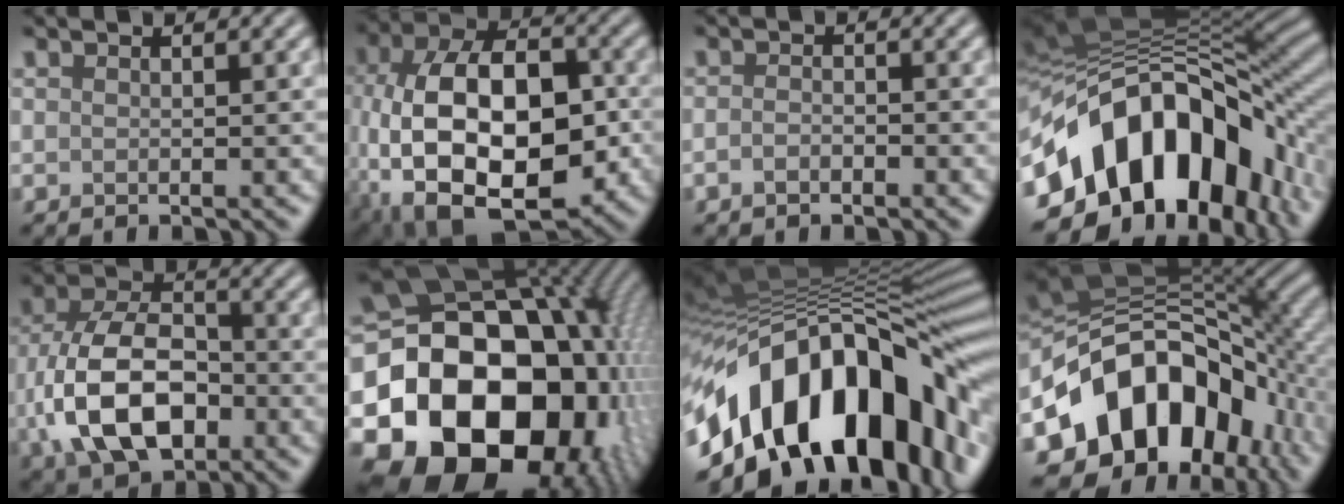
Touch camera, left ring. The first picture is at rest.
{"total": 15.9, "force": [-4.0, 9.1, 12.4], "torque": [-0.211, -0.002, -0.067]}
{"total": 1.3, "force": [-0.8, 0.6, 0.9], "torque": [-0.019, 0.000, -0.017]}
{"total": 17.1, "force": [-5.4, 10.5, 12.4], "torque": [-0.197, -0.003, -0.078]}
{"total": 10.8, "force": [-2.6, 6.7, 8.0], "torque": [-0.174, -0.007, -0.055]}
{"total": 24.1, "force": [-5.2, 18.7, 14.3], "torque": [-0.239, -0.038, -0.121]}
{"total": 18.3, "force": [-6.4, 9.5, 14.3], "torque": [-0.233, 0.004, -0.111]}
{"total": 14.5, "force": [-5.5, 10.0, 8.9], "torque": [-0.138, 0.006, -0.108]}